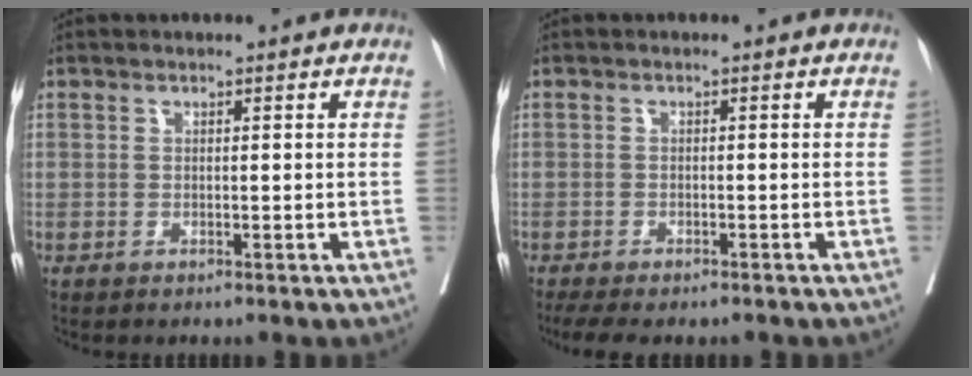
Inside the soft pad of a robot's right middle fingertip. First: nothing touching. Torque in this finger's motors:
{"motor_torque": [0.65, -0.41, 0.06, 0.02]}